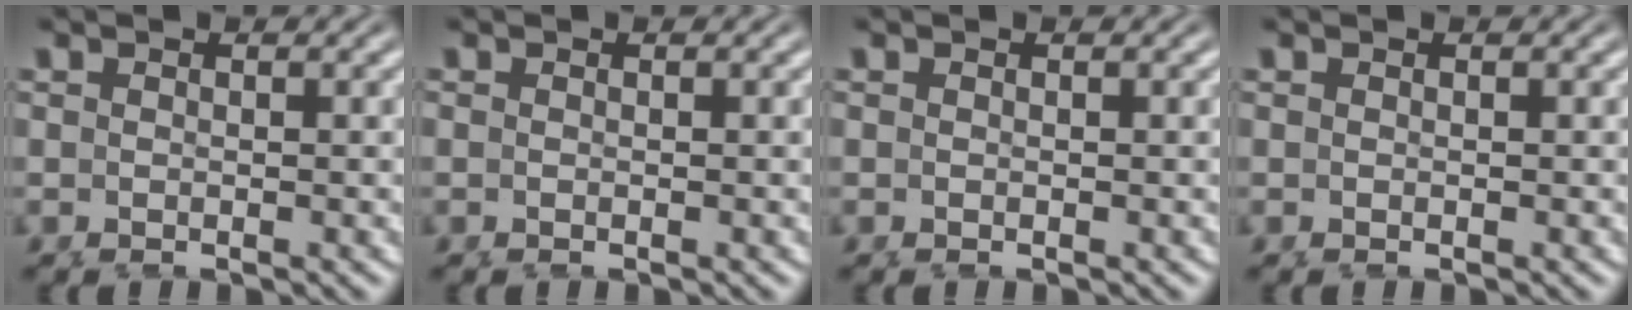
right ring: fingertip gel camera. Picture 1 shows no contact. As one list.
[{"total": 0.0}, {"total": 0.0}, {"total": 0.0}]